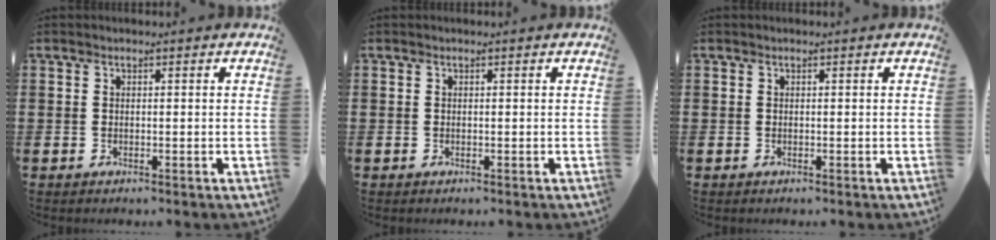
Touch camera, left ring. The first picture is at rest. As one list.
[{"total": 0.0}, {"total": 0.0}]